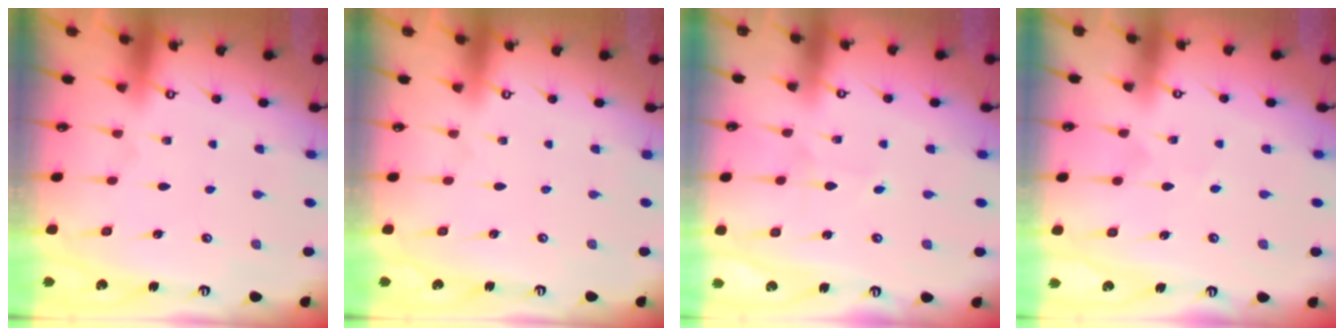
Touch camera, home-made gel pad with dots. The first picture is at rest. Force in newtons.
{"total": 0.0}
{"total": 2.0, "press": 2.0, "slide": 0.2}
{"total": 2.8, "press": 2.6, "slide": 1.0}